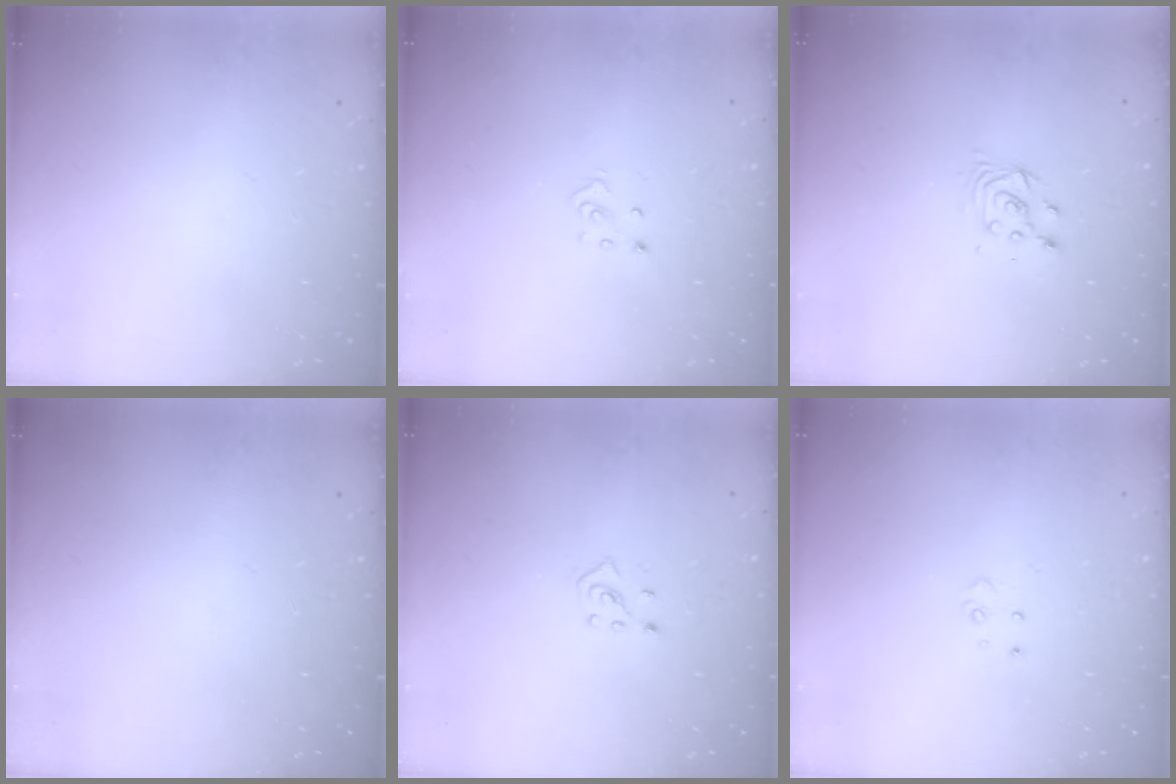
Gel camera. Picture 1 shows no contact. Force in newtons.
{"total": 2.8, "press": 2.8, "slide": 0.3}
{"total": 4.0, "press": 4.0, "slide": 0.3}
{"total": 0.0}
{"total": 4.2, "press": 4.1, "slide": 0.7}
{"total": 4.0, "press": 3.9, "slide": 0.4}